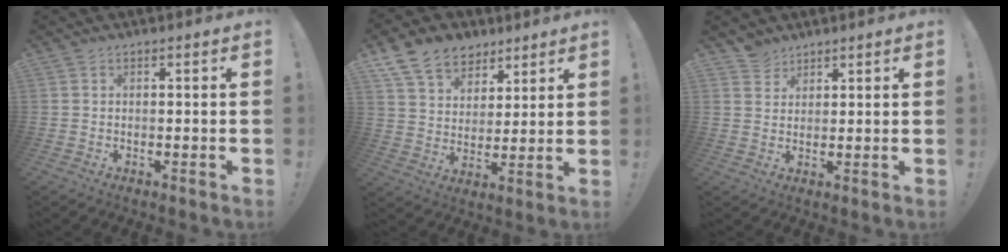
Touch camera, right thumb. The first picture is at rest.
{"total": 12.8, "force": [8.3, 8.9, 3.8], "torque": [-0.071, -0.051, 0.165]}
{"total": 4.3, "force": [3.6, 2.4, 0.1], "torque": [0.008, -0.024, 0.067]}